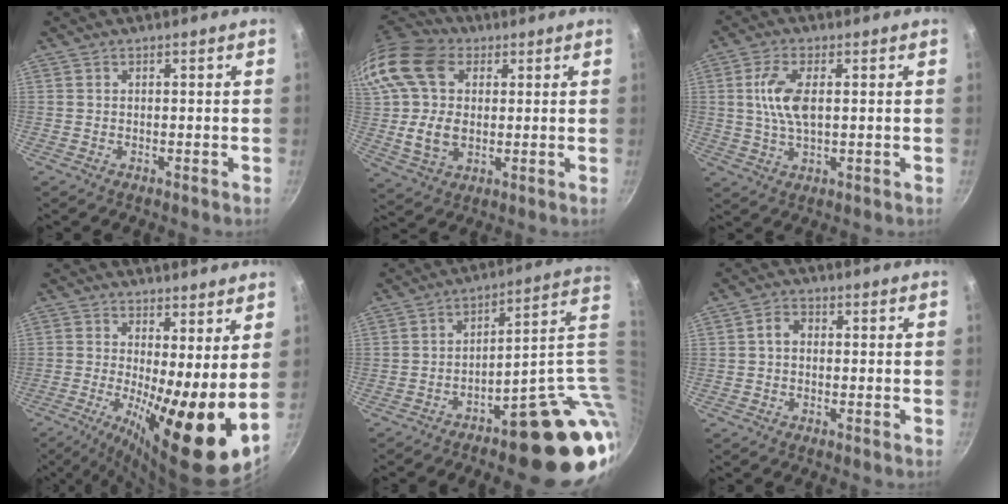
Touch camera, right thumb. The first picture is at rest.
{"total": 18.9, "force": [3.6, 13.8, 12.4], "torque": [-0.237, 0.013, 0.062]}
{"total": 7.9, "force": [1.2, 3.5, 7.0], "torque": [-0.140, 0.002, 0.023]}
{"total": 14.6, "force": [0.0, 3.5, 14.2], "torque": [-0.217, -0.023, -0.003]}
{"total": 21.3, "force": [-3.7, 7.4, 19.6], "torque": [-0.189, 0.017, -0.039]}
{"total": 2.6, "force": [-0.1, 2.0, 1.7], "torque": [-0.025, 0.009, -0.006]}